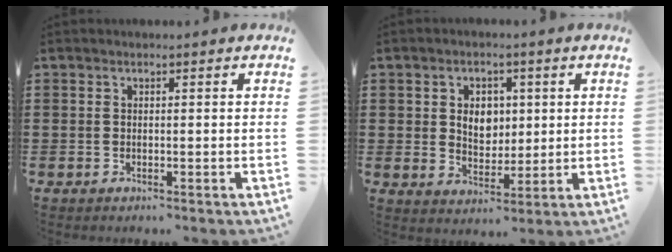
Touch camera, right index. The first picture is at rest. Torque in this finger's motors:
{"motor_torque": [0.92, 0.82, 0.33, 0.08]}